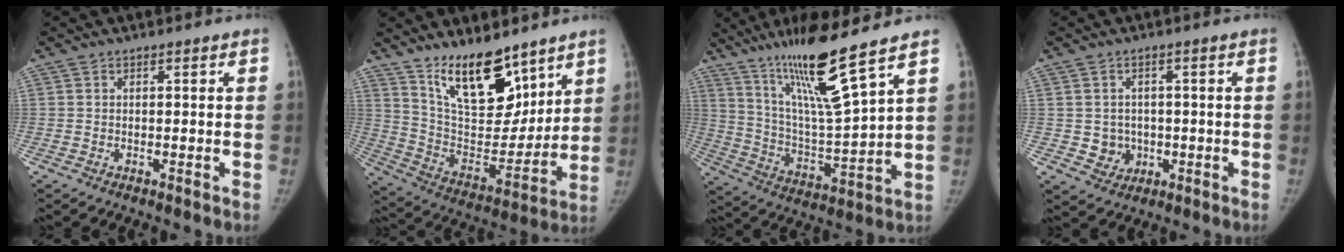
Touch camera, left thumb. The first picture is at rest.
{"total": 18.7, "force": [12.9, 7.9, 11.0], "torque": [-0.126, -0.090, 0.236]}
{"total": 17.4, "force": [12.2, 0.6, 12.4], "torque": [-0.206, -0.073, 0.227]}
{"total": 4.5, "force": [-0.5, 4.2, 1.5], "torque": [0.000, 0.005, 0.003]}